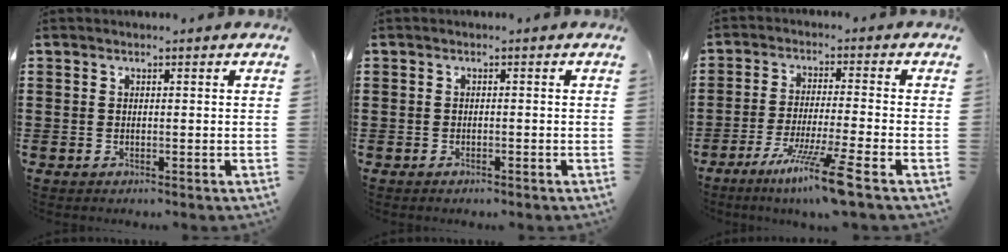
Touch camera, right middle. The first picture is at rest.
{"total": 0.6, "force": [-0.5, 0.1, 0.1], "torque": [-0.002, 0.000, -0.012]}
{"total": 9.0, "force": [-6.0, -0.4, 6.7], "torque": [-0.131, -0.015, -0.115]}